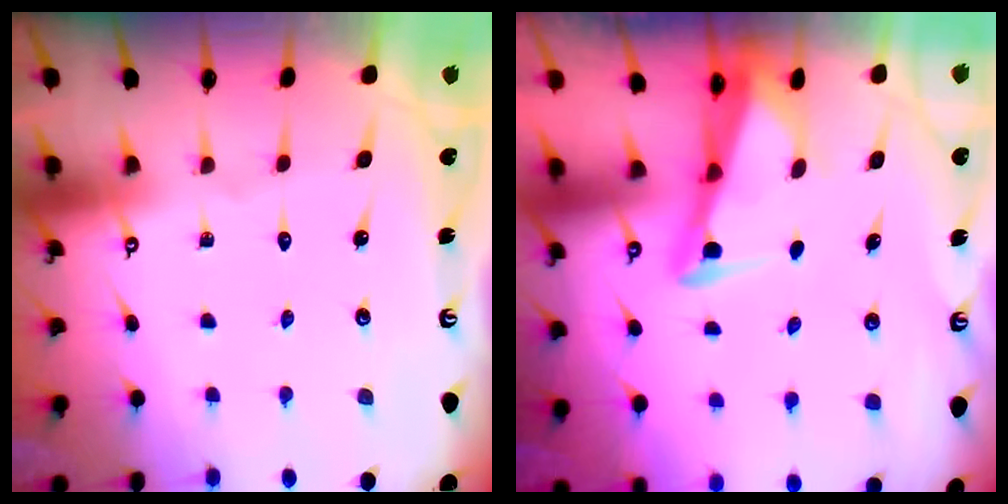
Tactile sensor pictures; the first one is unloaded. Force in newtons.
{"total": 2.3, "press": 2.3, "slide": 0.2}